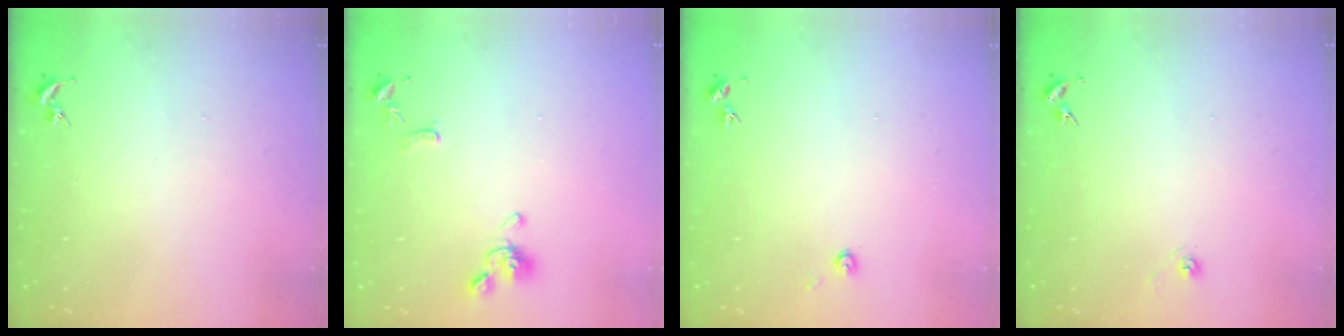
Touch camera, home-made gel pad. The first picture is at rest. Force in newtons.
{"total": 10.1, "press": 10.1, "slide": 1.2}
{"total": 3.9, "press": 3.9, "slide": 0.5}
{"total": 3.3, "press": 2.7, "slide": 2.0}